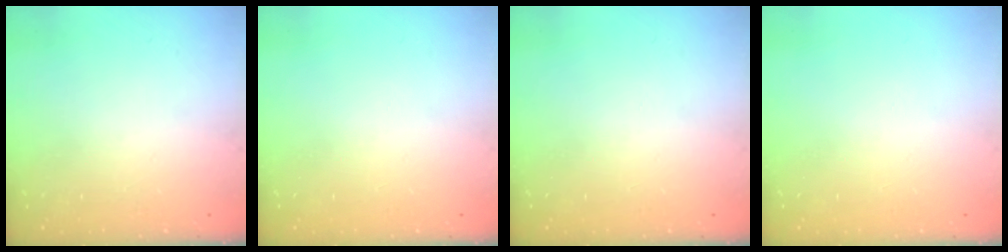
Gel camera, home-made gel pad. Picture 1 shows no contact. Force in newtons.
{"total": 0.0}
{"total": 0.0}
{"total": 0.0}